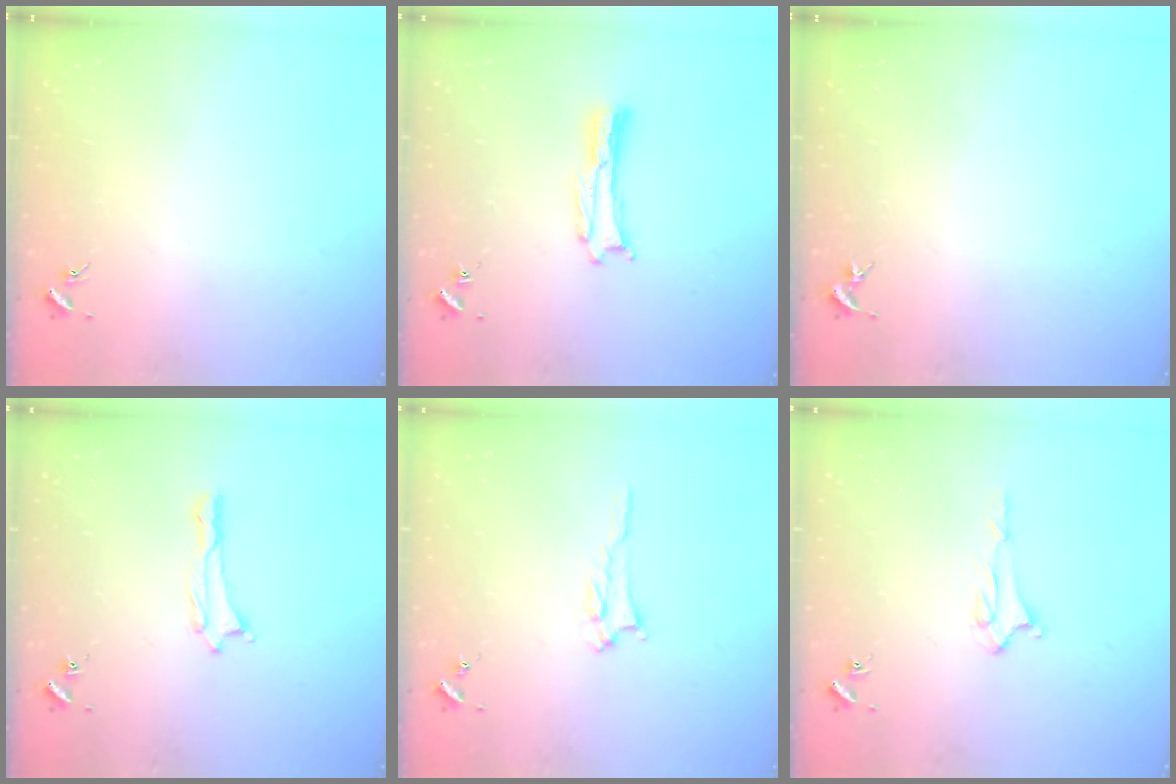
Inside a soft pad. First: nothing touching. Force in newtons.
{"total": 0.0}
{"total": 0.0}
{"total": 0.6, "press": 0.5, "slide": 0.2}
{"total": 2.2, "press": 2.2, "slide": 0.3}
{"total": 1.7, "press": 1.6, "slide": 0.4}